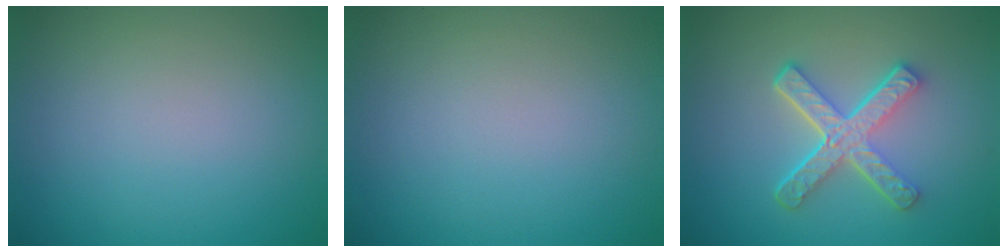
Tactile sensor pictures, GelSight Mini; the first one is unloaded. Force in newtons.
{"total": 0.0}
{"total": 5.3, "press": 3.7, "slide": 3.8}